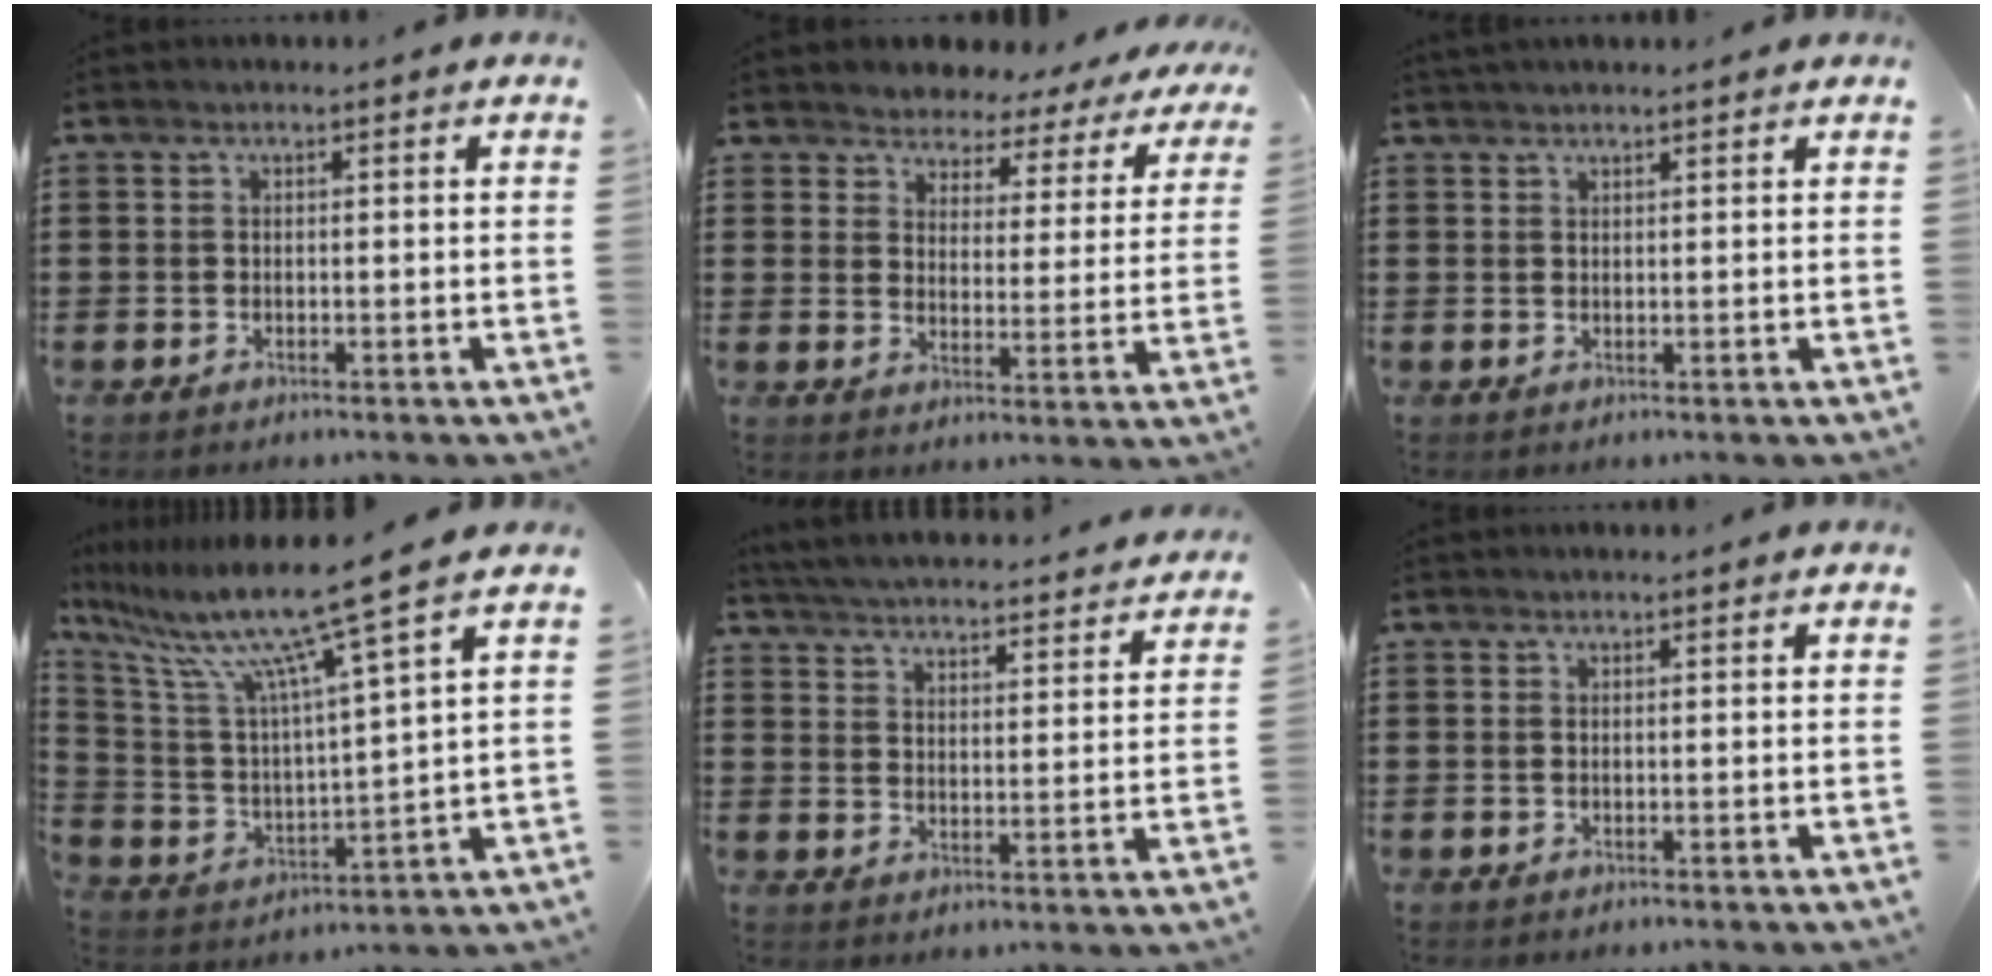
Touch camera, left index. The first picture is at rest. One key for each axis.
{"total": 3.5, "fx": 3.3, "fy": 1.1, "fz": -0.2, "tx": -0.022, "ty": -0.025, "tz": 0.052}
{"total": 1.3, "fx": 1.2, "fy": 0.1, "fz": 0.5, "tx": -0.011, "ty": 0.000, "tz": 0.023}
{"total": 12.0, "fx": 9.0, "fy": -0.5, "fz": 7.9, "tx": -0.189, "ty": -0.055, "tz": 0.143}
{"total": 4.7, "fx": 4.7, "fy": -0.4, "fz": 0.5, "tx": -0.034, "ty": -0.040, "tz": 0.079}
{"total": 0.0}